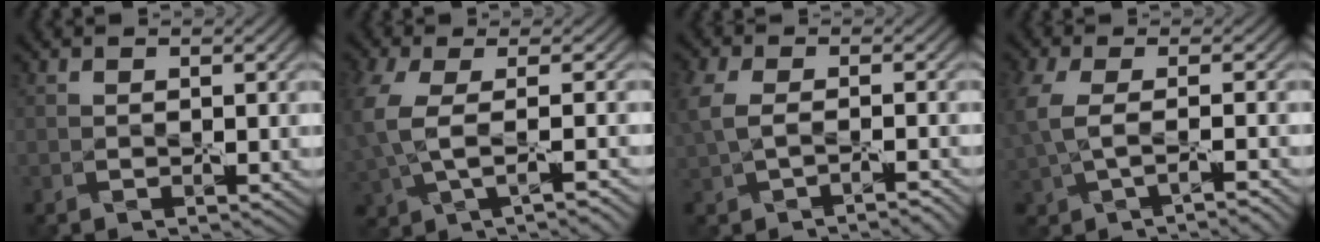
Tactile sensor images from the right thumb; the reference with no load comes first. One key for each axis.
{"total": 5.3, "fx": -0.4, "fy": 2.0, "fz": 4.9, "tx": -0.125, "ty": -0.007, "tz": -0.005}
{"total": 3.6, "fx": -0.6, "fy": 1.8, "fz": 3.0, "tx": -0.077, "ty": -0.001, "tz": -0.008}
{"total": 3.8, "fx": -0.4, "fy": 1.2, "fz": 3.6, "tx": -0.101, "ty": -0.005, "tz": -0.007}